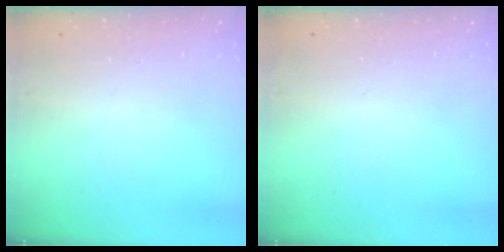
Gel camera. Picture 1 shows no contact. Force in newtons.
{"total": 0.0}